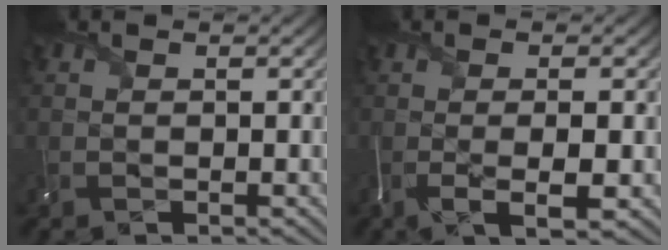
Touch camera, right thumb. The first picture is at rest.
{"total": 4.1, "force": [-1.1, 0.3, 3.9], "torque": [-0.065, -0.006, -0.020]}